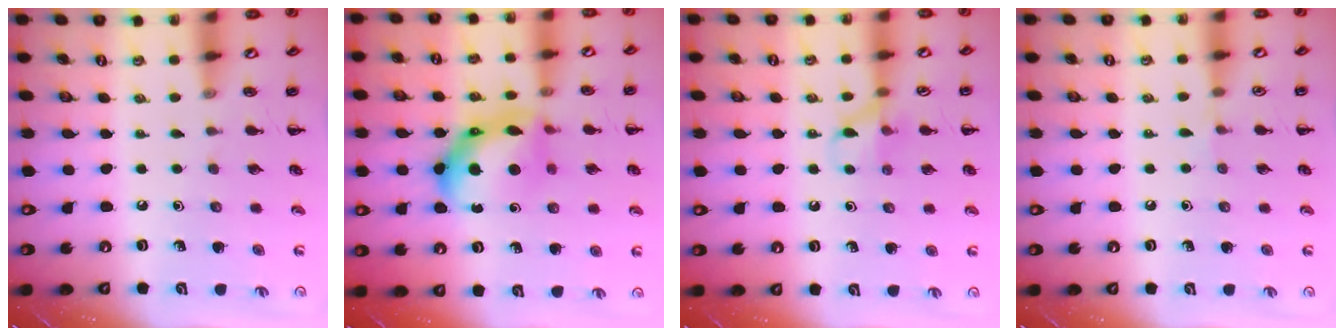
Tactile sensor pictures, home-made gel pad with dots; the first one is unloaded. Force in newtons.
{"total": 13.7, "press": 13.7, "slide": 0.8}
{"total": 8.2, "press": 8.1, "slide": 1.7}
{"total": 3.8, "press": 3.5, "slide": 1.4}